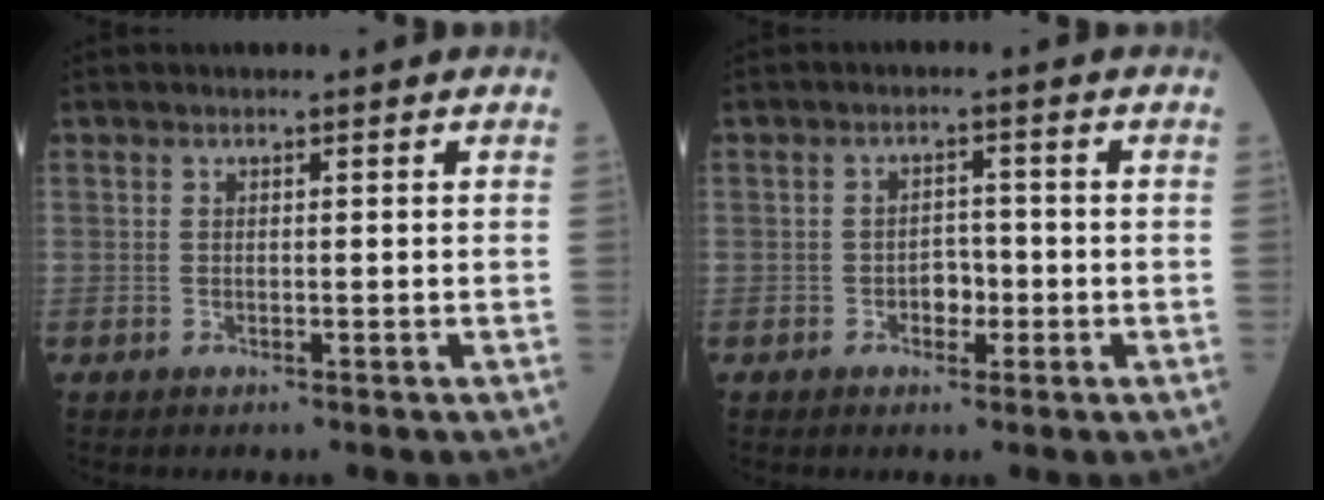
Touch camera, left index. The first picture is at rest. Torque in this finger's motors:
{"motor_torque": [-0.04, 0.12, 0.01, 0.00]}